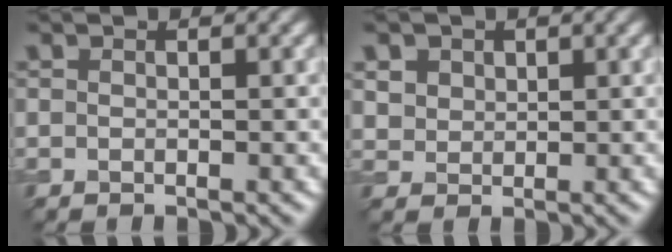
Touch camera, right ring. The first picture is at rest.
{"total": 3.3, "force": [1.8, 2.4, 1.4], "torque": [-0.047, 0.003, 0.041]}